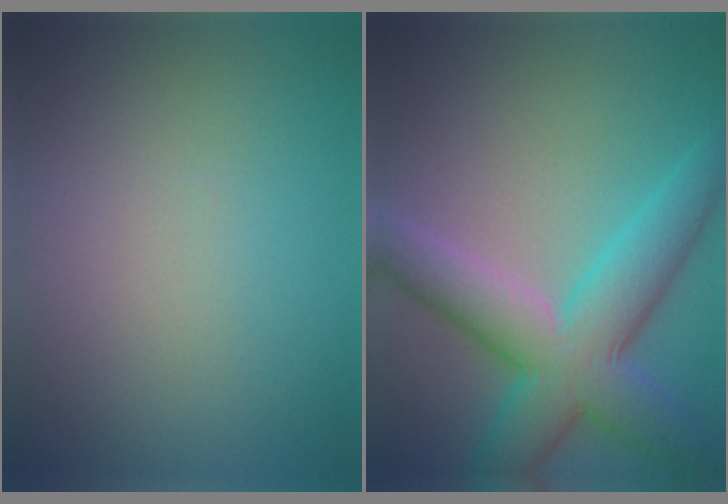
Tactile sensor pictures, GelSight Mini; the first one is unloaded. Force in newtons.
{"total": 9.2, "press": 9.2, "slide": 0.4}